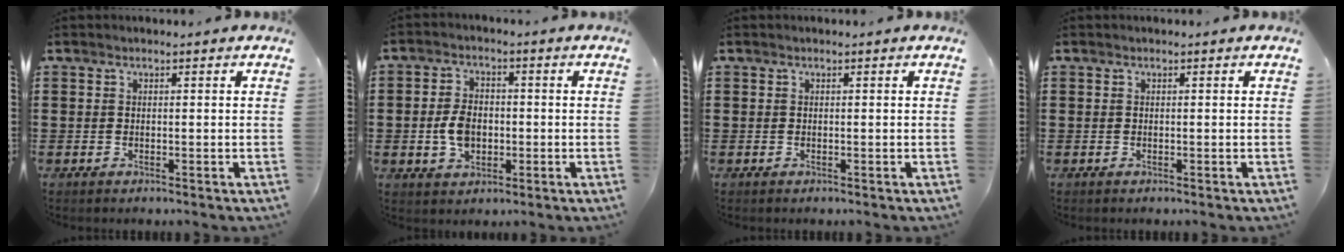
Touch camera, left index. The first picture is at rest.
{"total": 5.2, "force": [-0.7, 3.4, 3.8], "torque": [-0.087, 0.003, -0.016]}
{"total": 0.0}
{"total": 0.0}